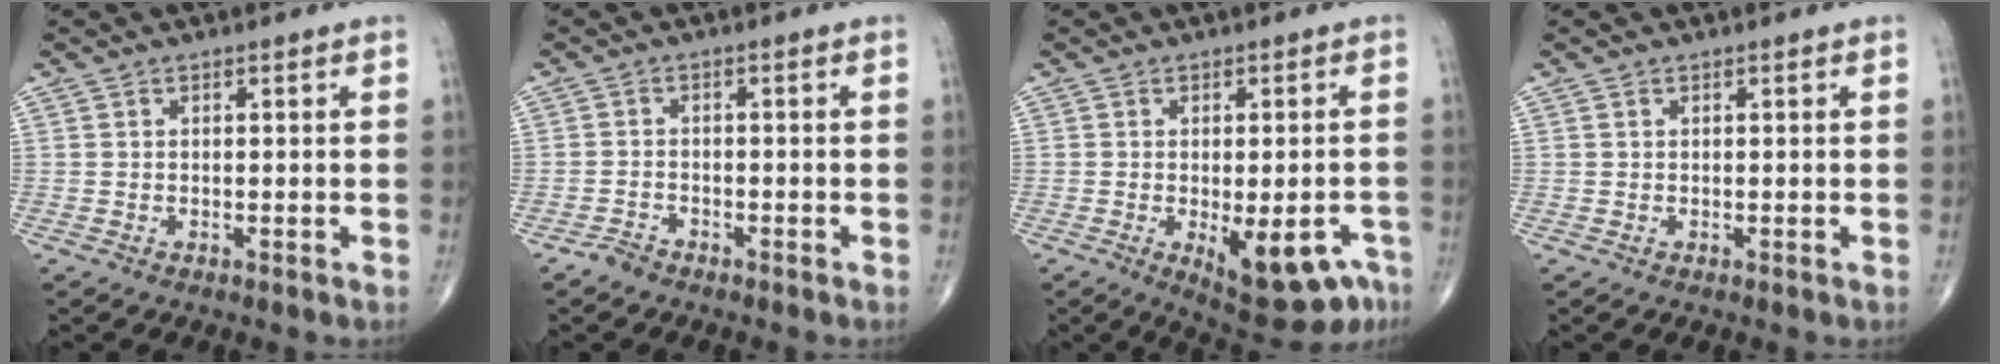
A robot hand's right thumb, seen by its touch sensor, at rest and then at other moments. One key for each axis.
{"total": 2.0, "fx": -1.7, "fy": 0.9, "fz": 0.3, "tx": -0.011, "ty": 0.005, "tz": -0.033}
{"total": 12.8, "fx": -5.5, "fy": 5.4, "fz": 10.2, "tx": -0.111, "ty": 0.009, "tz": -0.062}
{"total": 0.0}